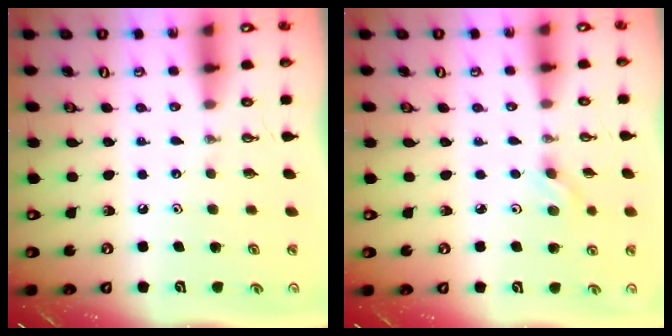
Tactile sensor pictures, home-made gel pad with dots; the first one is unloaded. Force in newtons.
{"total": 3.2, "press": 2.9, "slide": 1.5}